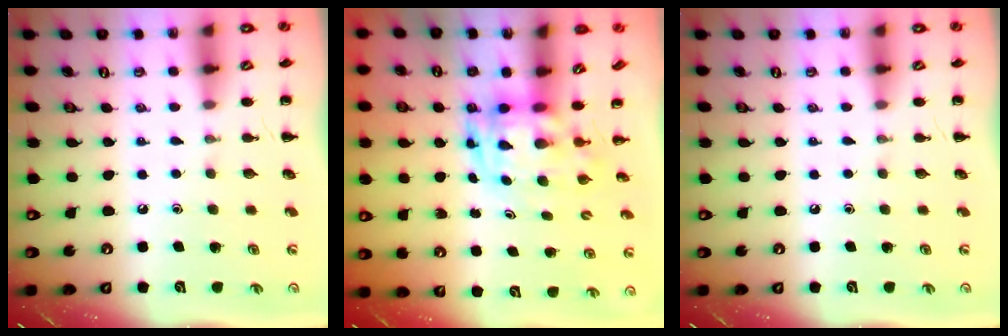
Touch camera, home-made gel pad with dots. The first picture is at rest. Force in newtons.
{"total": 3.1, "press": 3.1, "slide": 0.7}
{"total": 0.0}